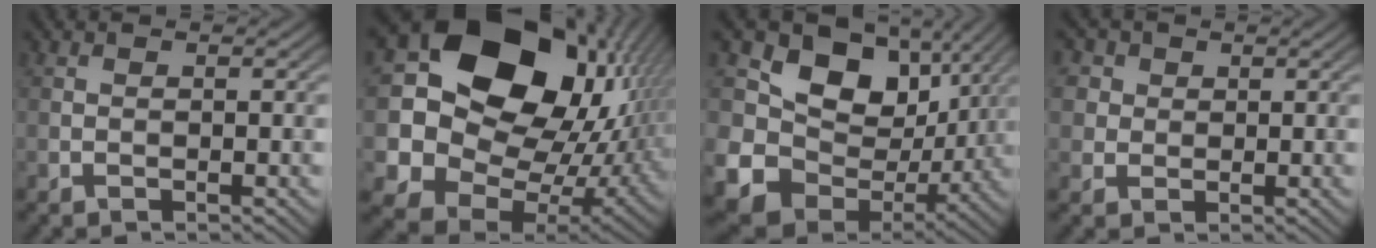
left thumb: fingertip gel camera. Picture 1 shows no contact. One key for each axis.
{"total": 20.6, "fx": 5.3, "fy": 16.5, "fz": 11.0, "tx": -0.246, "ty": -0.024, "tz": 0.135}
{"total": 15.3, "fx": 2.5, "fy": 12.4, "fz": 8.5, "tx": -0.184, "ty": -0.016, "tz": 0.061}
{"total": 4.9, "fx": 2.1, "fy": 4.0, "fz": 1.7, "tx": -0.069, "ty": 0.005, "tz": 0.031}